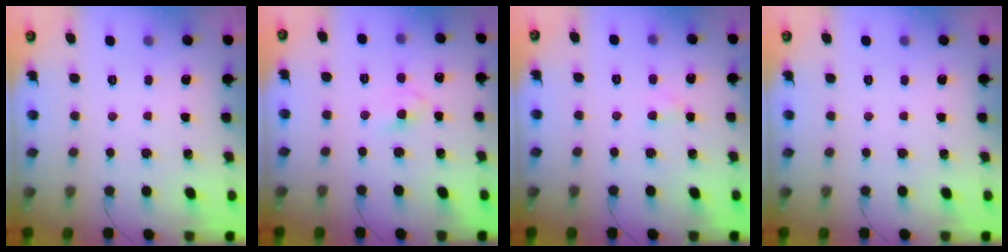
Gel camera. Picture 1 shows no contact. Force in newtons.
{"total": 3.7, "press": 3.5, "slide": 1.3}
{"total": 2.5, "press": 2.3, "slide": 0.9}
{"total": 0.0}